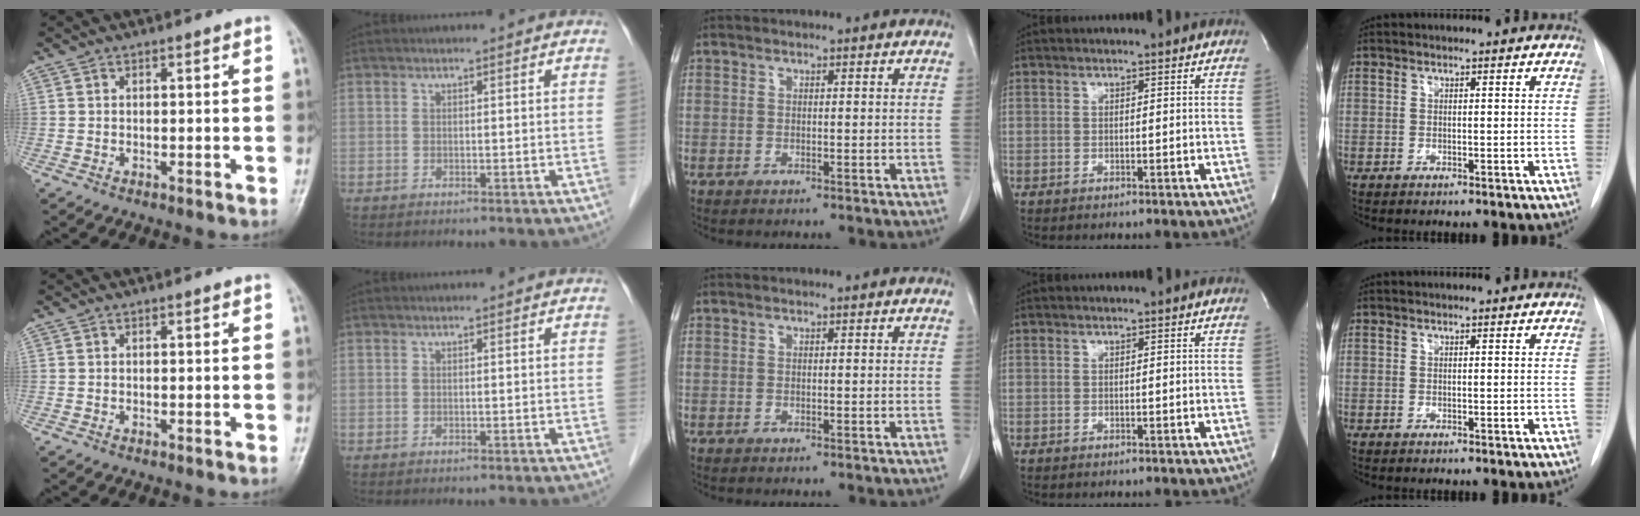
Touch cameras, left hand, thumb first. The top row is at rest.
{}